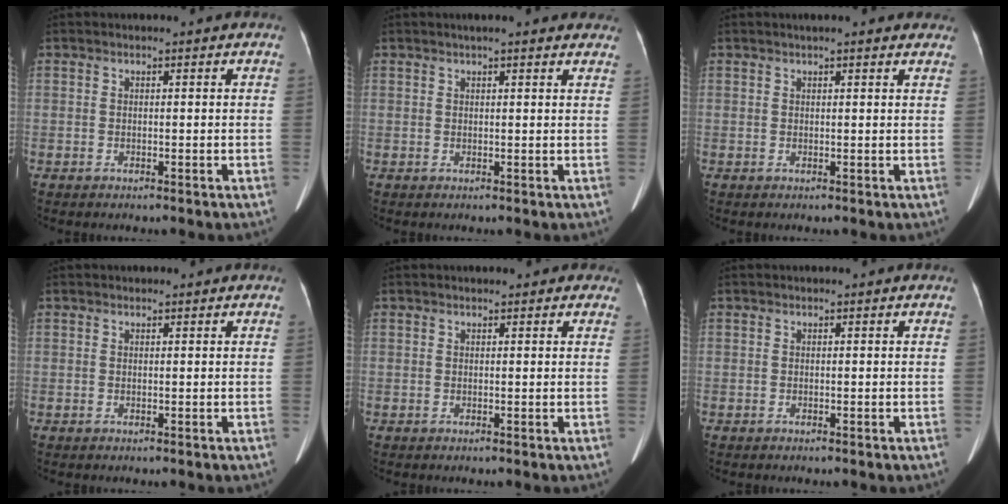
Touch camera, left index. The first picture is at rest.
{"total": 8.6, "force": [7.3, 1.6, 4.1], "torque": [-0.042, 0.018, 0.077]}
{"total": 7.1, "force": [6.0, 1.4, 3.5], "torque": [-0.037, 0.021, 0.064]}
{"total": 0.0}
{"total": 2.9, "force": [2.3, 1.3, 1.2], "torque": [-0.005, 0.018, 0.019]}
{"total": 0.0}